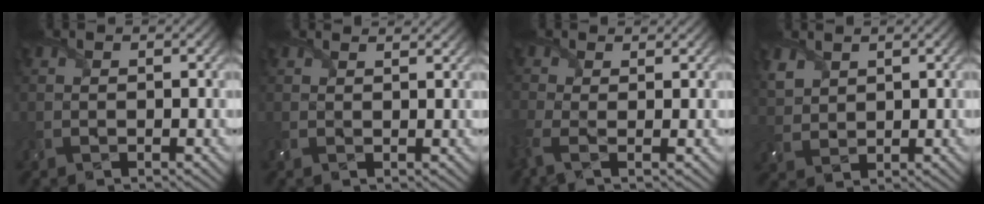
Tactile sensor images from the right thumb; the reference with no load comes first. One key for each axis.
{"total": 2.0, "fx": 1.8, "fy": 0.5, "fz": 0.8, "tx": -0.025, "ty": 0.001, "tz": 0.028}
{"total": 3.6, "fx": -1.3, "fy": 1.4, "fz": 3.1, "tx": -0.081, "ty": -0.006, "tz": -0.033}
{"total": 3.5, "fx": 2.4, "fy": 2.1, "fz": 1.3, "tx": -0.047, "ty": -0.001, "tz": 0.056}